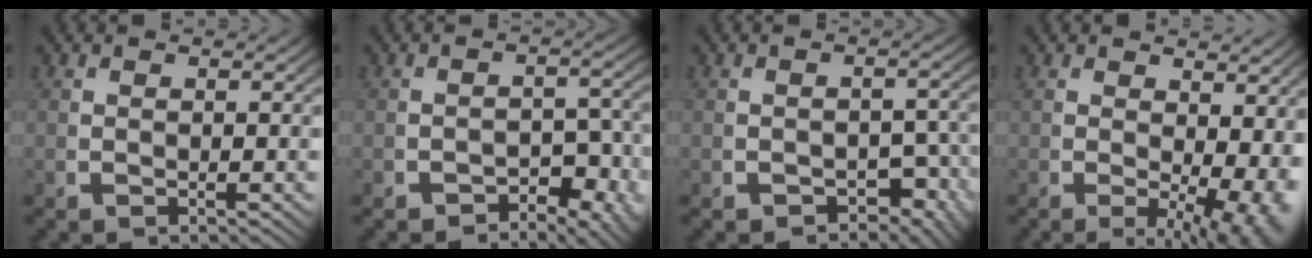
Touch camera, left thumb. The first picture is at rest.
{"total": 4.1, "force": [-2.5, 2.3, 2.3], "torque": [-0.032, -0.016, -0.040]}
{"total": 3.9, "force": [-2.2, 2.3, 2.2], "torque": [-0.028, -0.022, -0.028]}
{"total": 5.9, "force": [-0.7, 3.2, 4.9], "torque": [-0.062, -0.031, 0.001]}